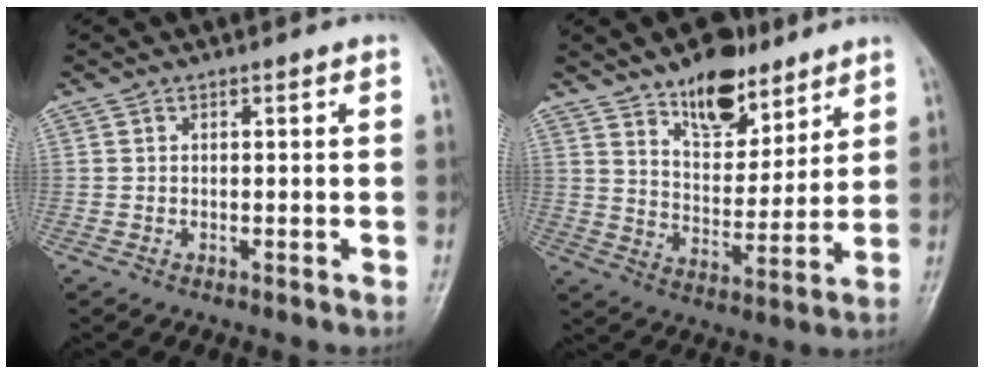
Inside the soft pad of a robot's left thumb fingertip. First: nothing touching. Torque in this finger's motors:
{"motor_torque": [-0.21, 0.16, -0.21, -0.36, 0.08]}